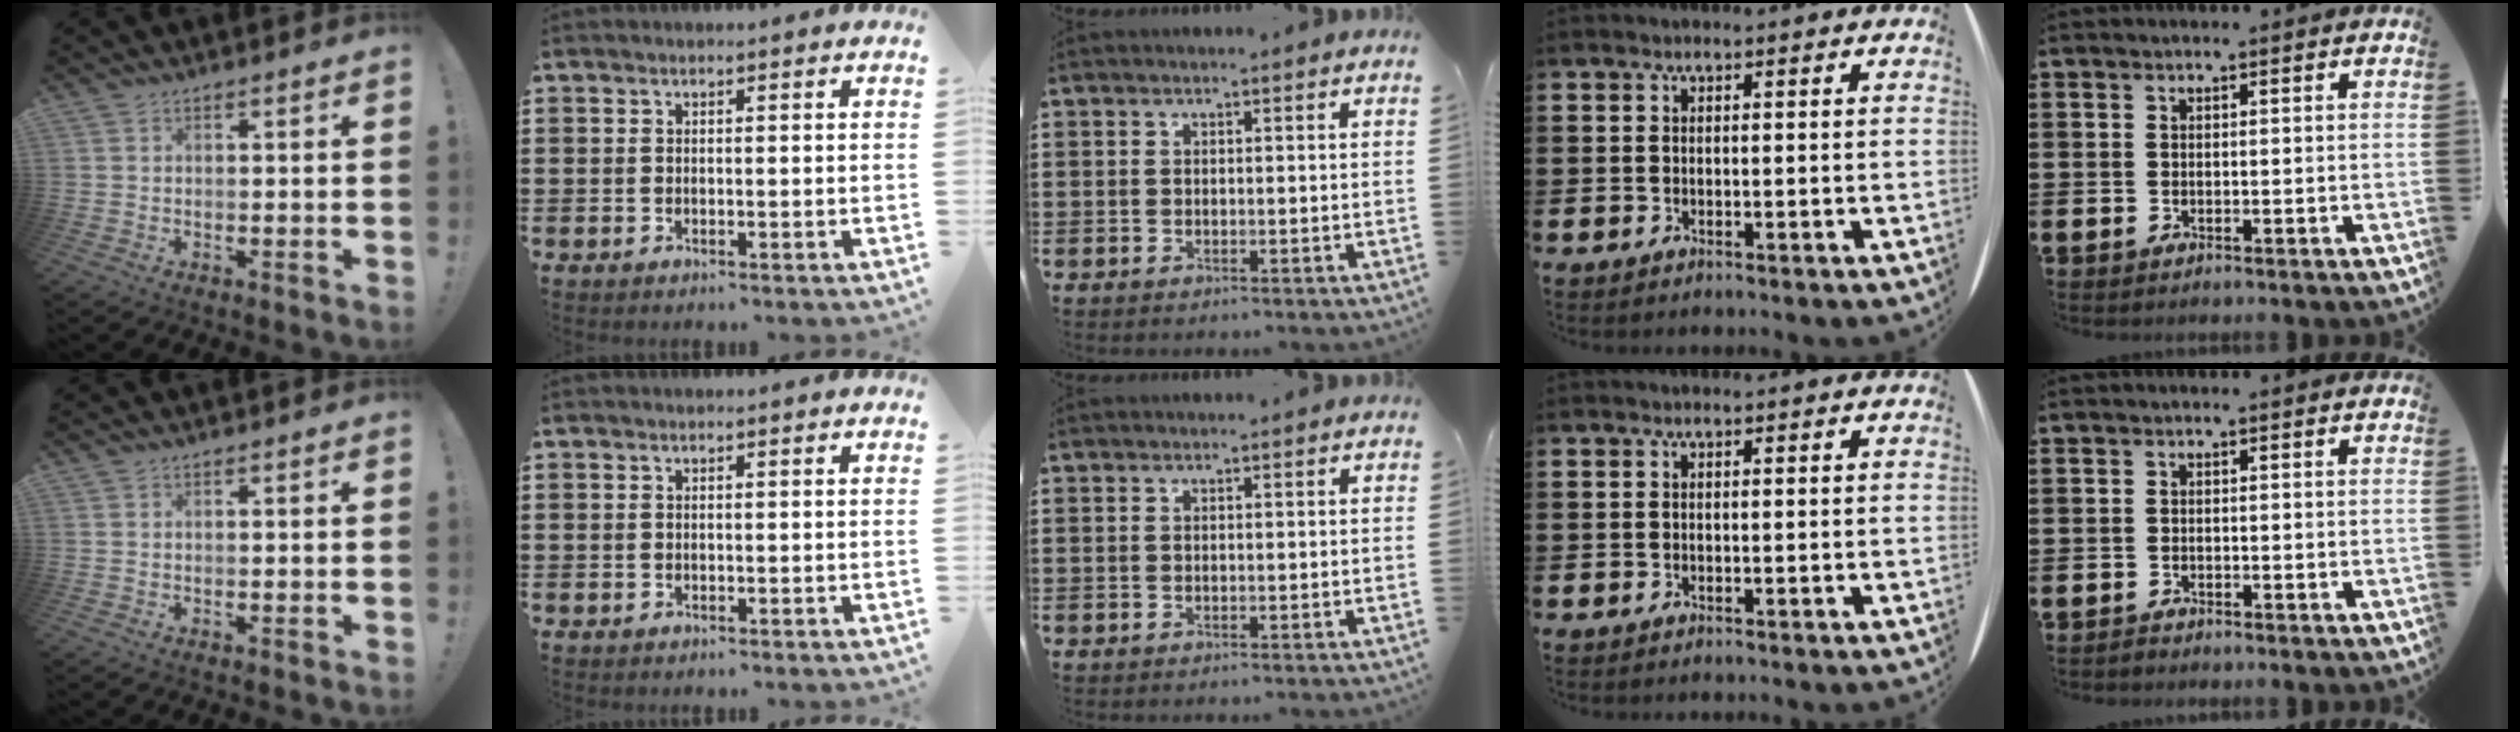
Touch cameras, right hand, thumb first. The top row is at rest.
{"little": {"total": 0.6, "force": [-0.6, 0.1, 0.0], "torque": [-0.002, -0.001, -0.012]}}